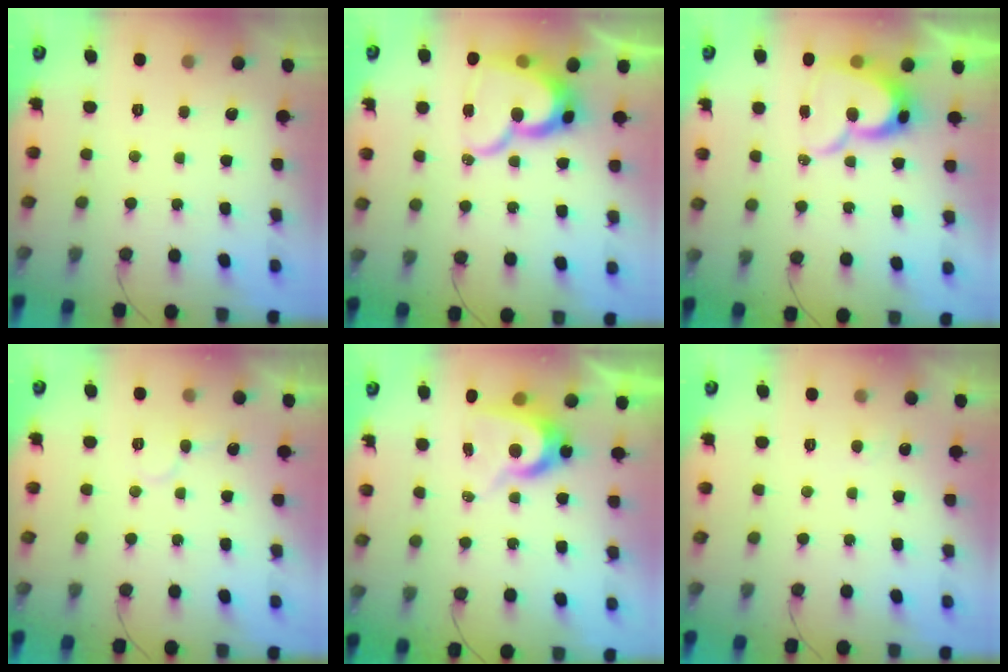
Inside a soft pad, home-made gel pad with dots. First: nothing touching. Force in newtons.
{"total": 17.4, "press": 17.3, "slide": 1.6}
{"total": 13.7, "press": 13.6, "slide": 1.3}
{"total": 7.5, "press": 7.5, "slide": 0.5}
{"total": 8.2, "press": 8.2, "slide": 0.6}
{"total": 3.9, "press": 3.9, "slide": 0.5}